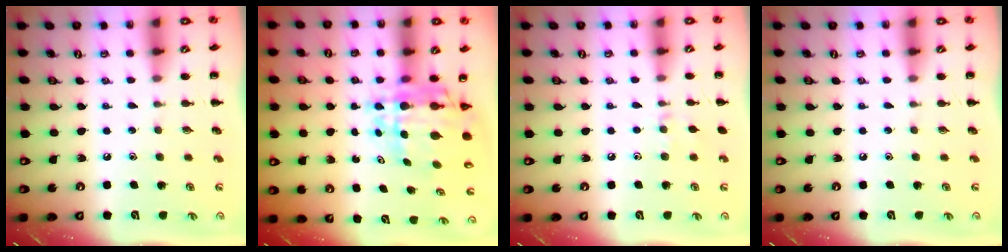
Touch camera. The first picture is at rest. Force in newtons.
{"total": 9.9, "press": 9.5, "slide": 2.7}
{"total": 5.9, "press": 5.6, "slide": 1.8}
{"total": 0.0}